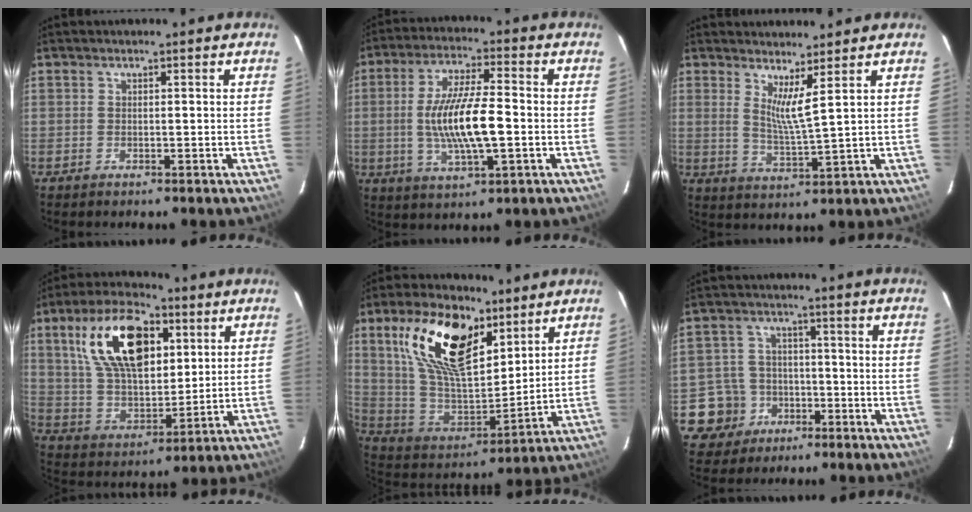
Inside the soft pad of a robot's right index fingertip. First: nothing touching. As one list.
[{"total": 12.8, "force": [-1.5, 3.1, 12.4], "torque": [-0.240, -0.004, -0.025]}, {"total": 4.9, "force": [3.2, -0.7, 3.7], "torque": [-0.068, -0.016, 0.053]}, {"total": 19.5, "force": [7.4, 10.2, 14.9], "torque": [-0.273, 0.024, 0.142]}, {"total": 21.8, "force": [10.9, 10.8, 15.4], "torque": [-0.309, 0.017, 0.214]}, {"total": 8.2, "force": [-3.7, 7.3, 0.5], "torque": [-0.038, 0.028, -0.054]}]